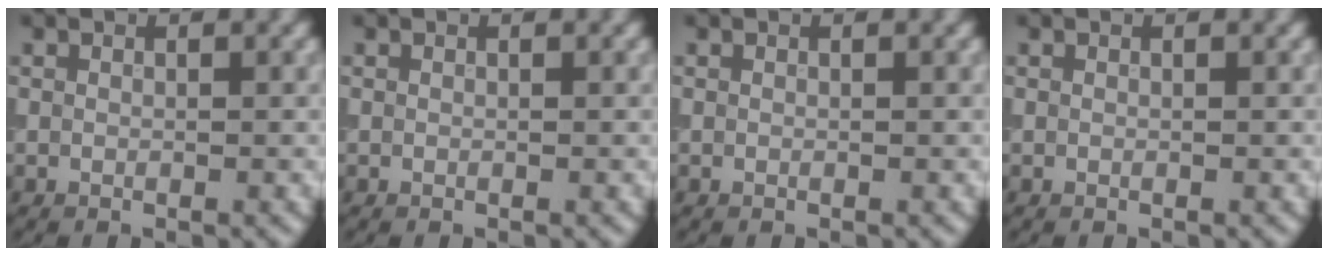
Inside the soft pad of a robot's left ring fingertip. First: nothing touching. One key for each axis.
{"total": 0.0}
{"total": 0.0}
{"total": 0.0}